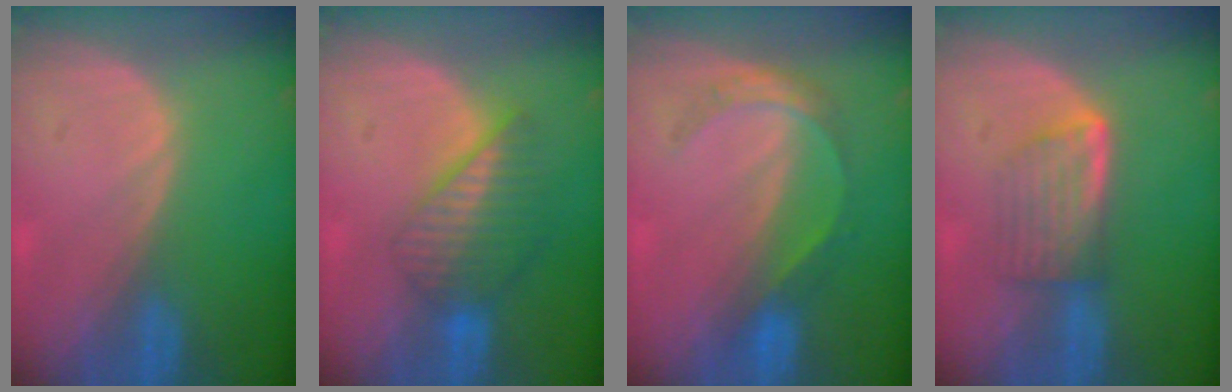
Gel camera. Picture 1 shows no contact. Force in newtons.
{"total": 6.6, "press": 5.9, "slide": 2.9}
{"total": 4.5, "press": 4.4, "slide": 0.7}
{"total": 5.7, "press": 5.3, "slide": 2.3}